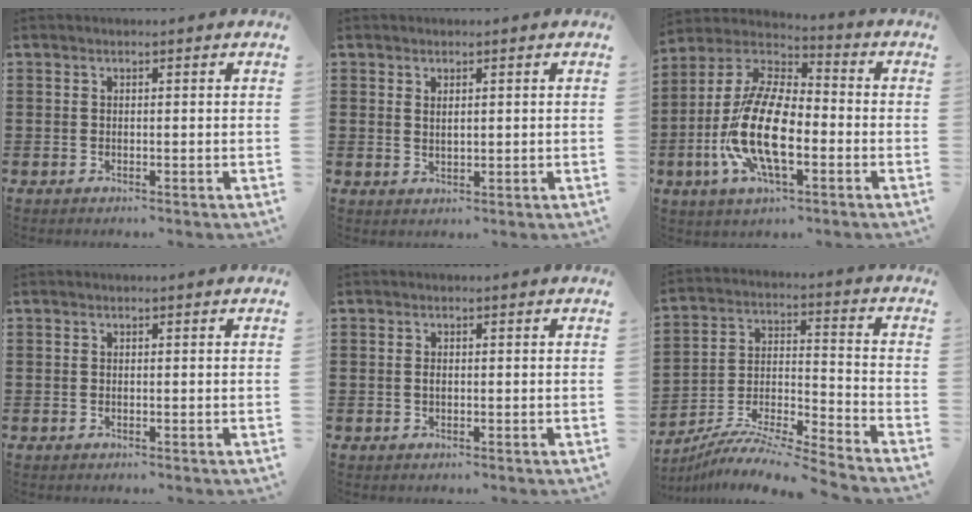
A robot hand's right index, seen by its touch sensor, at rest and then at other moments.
{"total": 1.2, "force": [0.9, 0.5, 0.6], "torque": [-0.012, 0.003, 0.016]}
{"total": 15.1, "force": [-4.5, 6.7, 12.7], "torque": [-0.301, -0.006, -0.093]}
{"total": 0.0}
{"total": 0.7, "force": [0.0, 0.4, 0.6], "torque": [-0.014, -0.001, -0.001]}
{"total": 8.1, "force": [-7.7, -0.4, 2.5], "torque": [-0.045, -0.005, -0.158]}